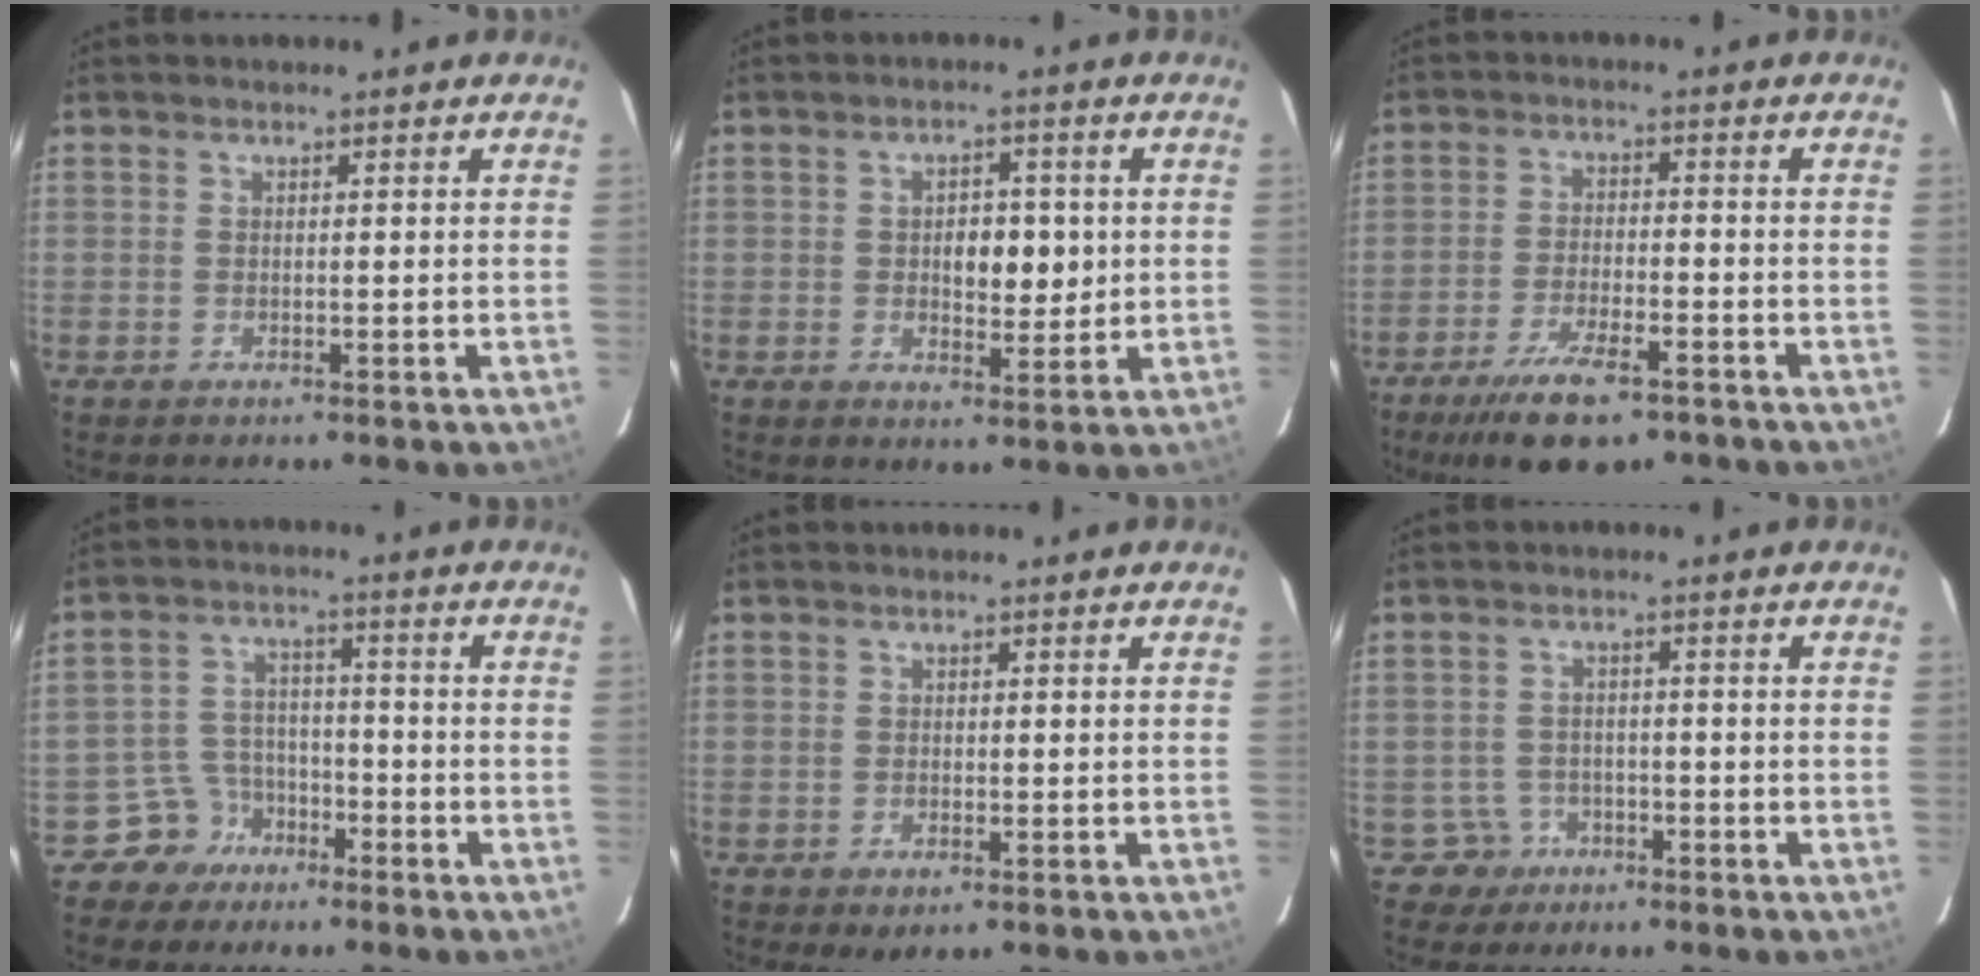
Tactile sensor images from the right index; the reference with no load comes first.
{"total": 5.5, "force": [0.4, 2.9, 4.6], "torque": [-0.065, 0.004, 0.011]}
{"total": 9.6, "force": [-6.6, 2.4, 6.5], "torque": [-0.120, -0.017, -0.107]}
{"total": 5.6, "force": [-3.7, 4.2, 0.1], "torque": [0.002, 0.012, -0.061]}
{"total": 1.9, "force": [-0.8, 0.8, 1.5], "torque": [-0.026, -0.004, -0.003]}
{"total": 3.6, "force": [-1.8, 3.0, -0.8], "torque": [0.017, 0.014, -0.026]}